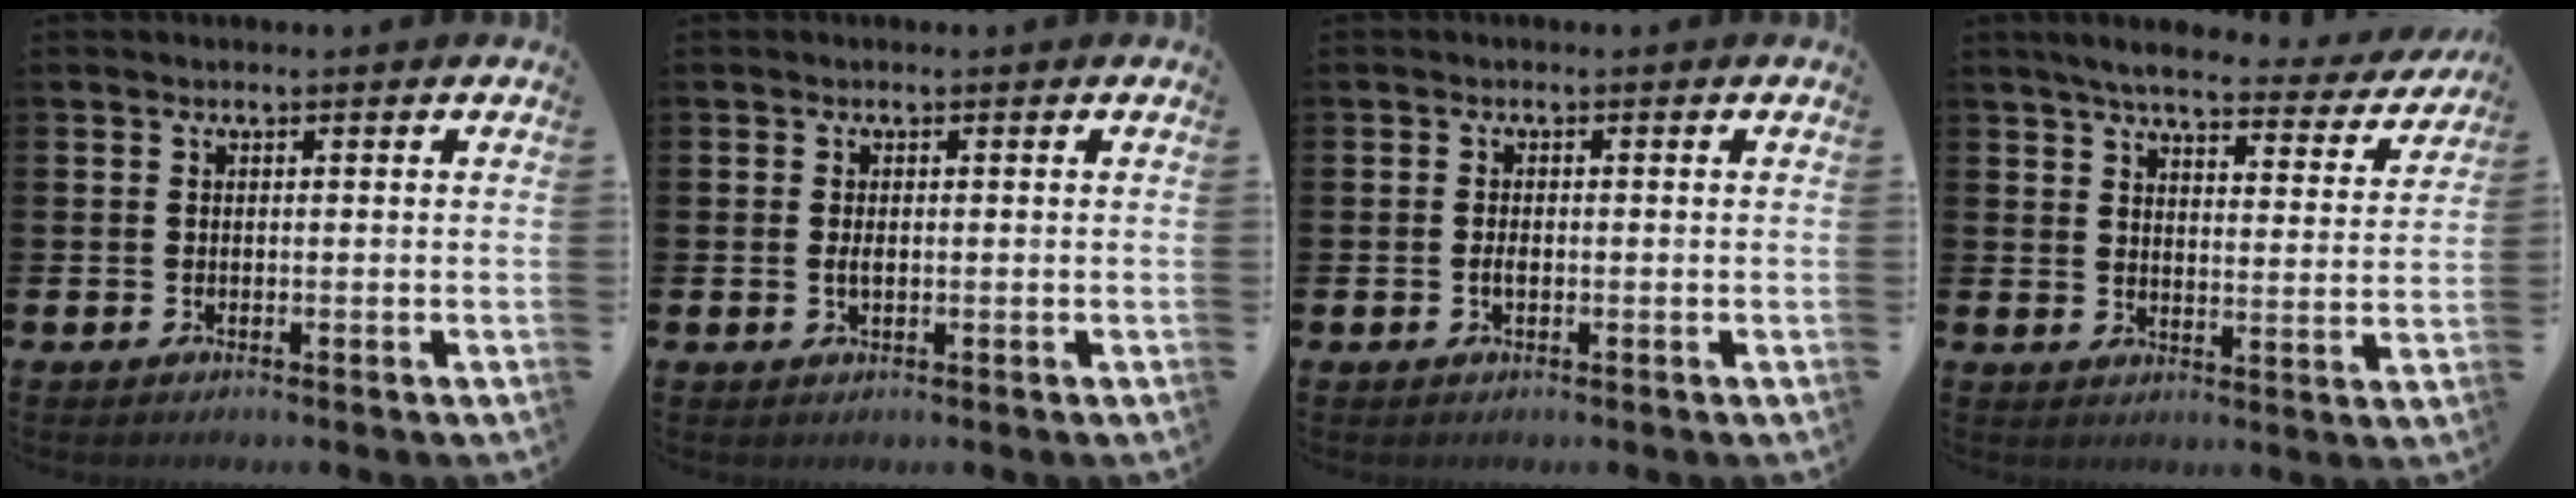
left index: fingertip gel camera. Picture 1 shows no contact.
{"total": 1.2, "force": [0.0, 0.6, 1.1], "torque": [-0.022, 0.003, -0.002]}
{"total": 1.2, "force": [-0.3, 0.6, 1.0], "torque": [-0.020, 0.003, -0.007]}
{"total": 5.4, "force": [4.9, 0.9, 2.2], "torque": [-0.048, -0.033, 0.077]}